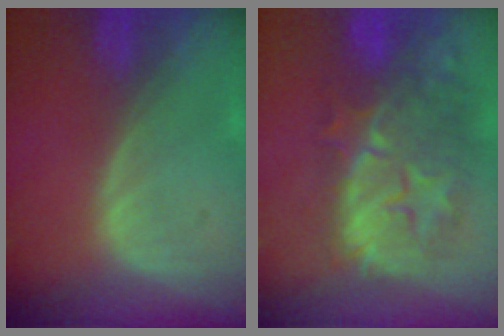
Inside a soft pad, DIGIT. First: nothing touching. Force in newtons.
{"total": 11.3, "press": 10.4, "slide": 4.3}